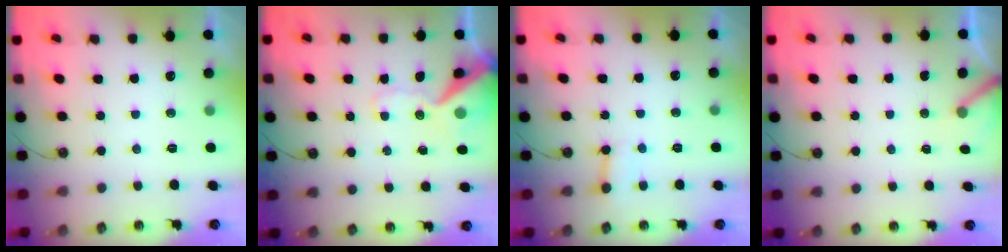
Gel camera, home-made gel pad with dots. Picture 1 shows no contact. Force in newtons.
{"total": 12.4, "press": 12.3, "slide": 1.6}
{"total": 3.5, "press": 3.5, "slide": 0.3}
{"total": 4.1, "press": 4.1, "slide": 0.4}